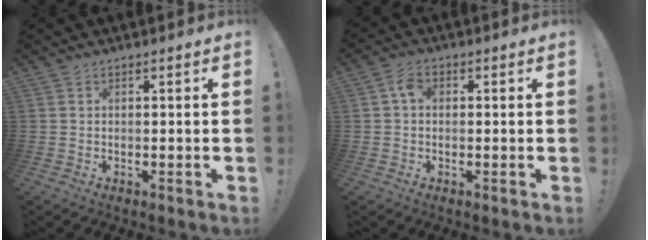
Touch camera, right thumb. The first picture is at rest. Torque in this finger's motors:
{"motor_torque": [-0.10, 0.10, 0.13, -0.11, 0.00]}